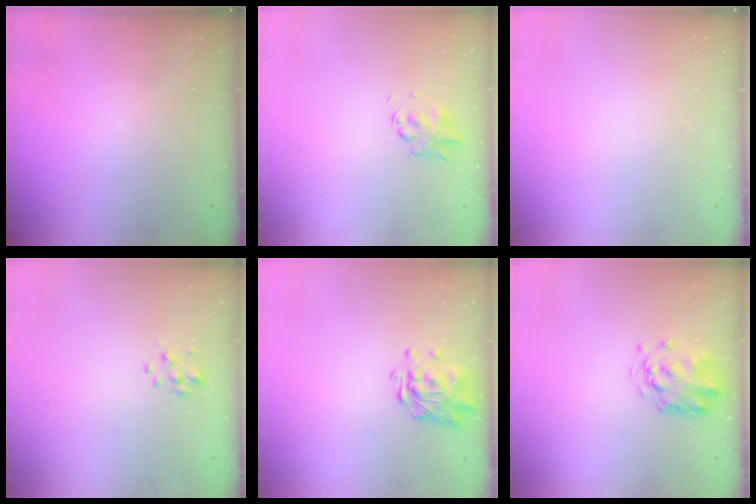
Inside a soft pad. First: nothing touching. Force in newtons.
{"total": 2.9, "press": 2.9, "slide": 0.7}
{"total": 0.0}
{"total": 1.3, "press": 1.1, "slide": 0.6}
{"total": 1.9, "press": 1.8, "slide": 0.6}
{"total": 4.0, "press": 3.9, "slide": 0.9}